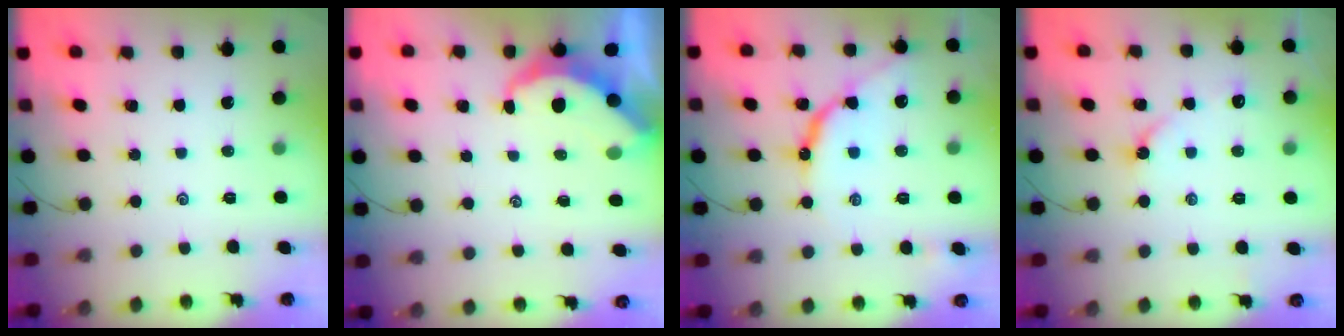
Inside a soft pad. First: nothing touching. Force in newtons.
{"total": 5.4, "press": 5.4, "slide": 0.5}
{"total": 9.7, "press": 9.6, "slide": 1.1}
{"total": 3.8, "press": 3.7, "slide": 0.6}